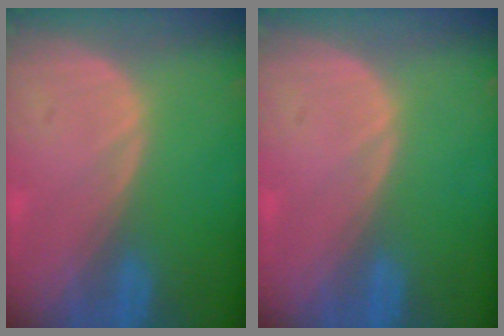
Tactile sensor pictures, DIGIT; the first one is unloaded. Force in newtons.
{"total": 0.0}